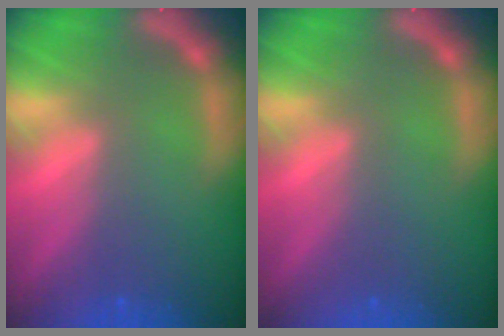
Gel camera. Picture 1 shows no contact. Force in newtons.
{"total": 0.0}